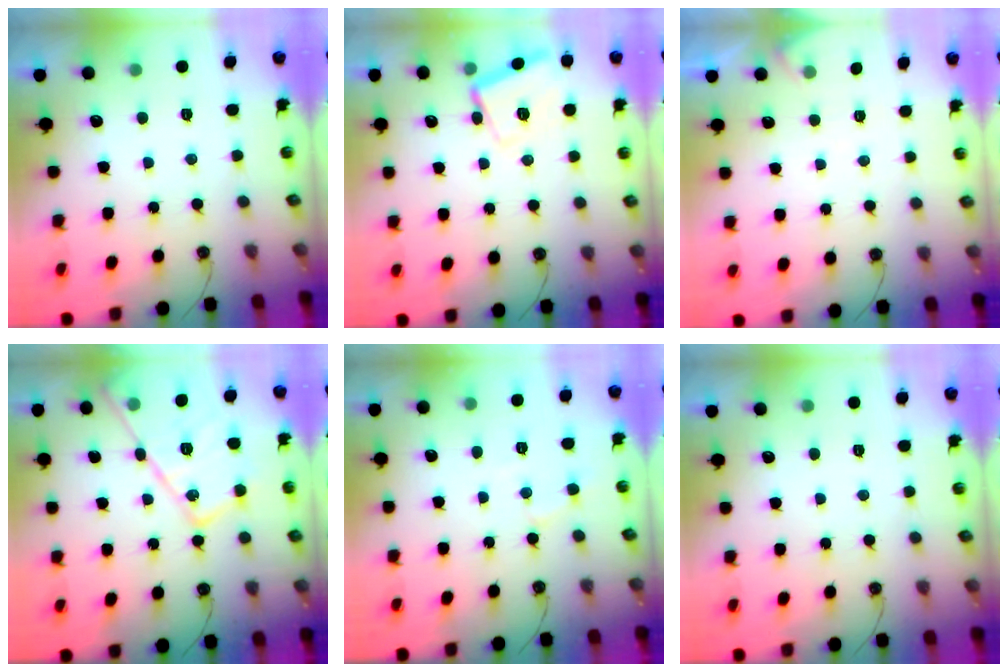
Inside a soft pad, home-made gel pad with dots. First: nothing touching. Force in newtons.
{"total": 12.2, "press": 12.1, "slide": 1.0}
{"total": 4.0, "press": 3.9, "slide": 0.6}
{"total": 19.1, "press": 19.0, "slide": 1.4}
{"total": 5.6, "press": 5.6, "slide": 0.7}
{"total": 0.0}